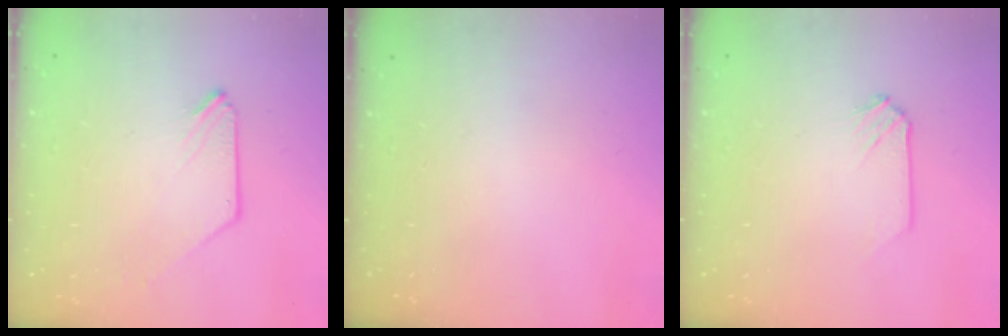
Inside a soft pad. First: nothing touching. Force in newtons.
{"total": 0.0}
{"total": 0.0}